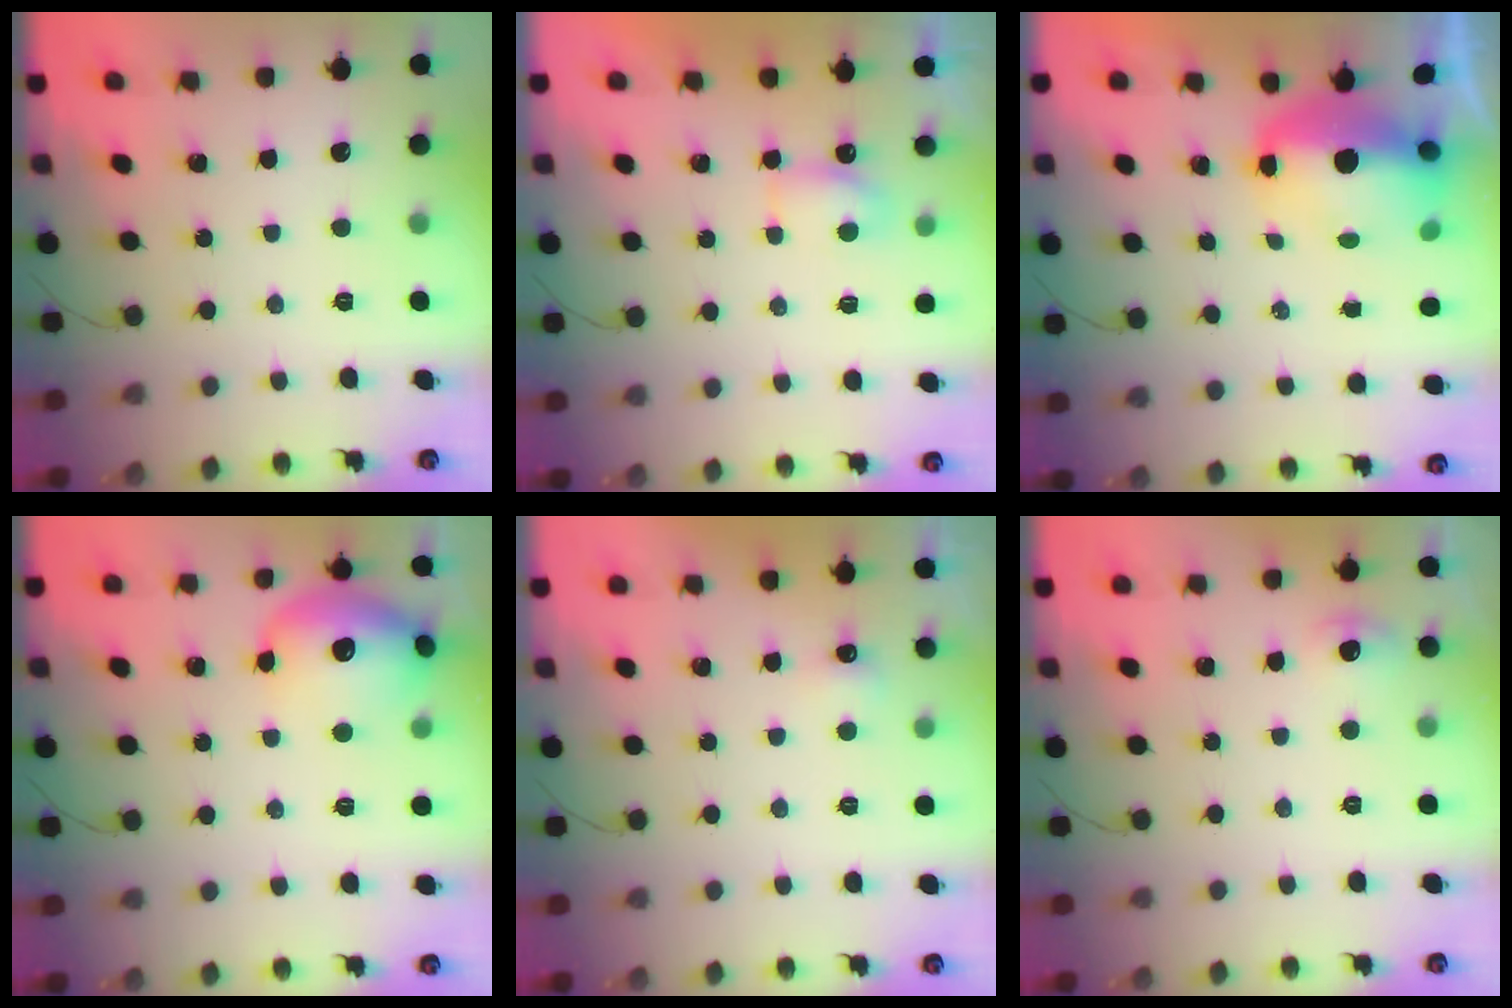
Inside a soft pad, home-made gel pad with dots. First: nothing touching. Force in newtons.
{"total": 4.1, "press": 4.0, "slide": 1.1}
{"total": 7.0, "press": 6.9, "slide": 0.8}
{"total": 16.8, "press": 15.9, "slide": 5.5}
{"total": 11.4, "press": 3.4, "slide": 10.9}
{"total": 12.3, "press": 5.3, "slide": 11.1}